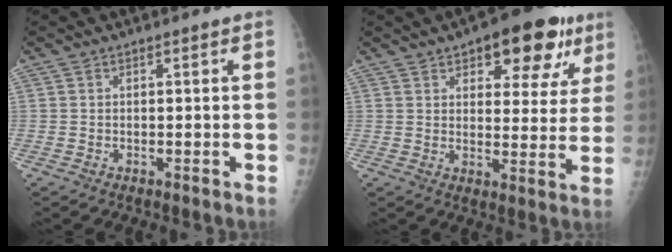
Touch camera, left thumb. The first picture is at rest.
{"total": 15.3, "force": [8.5, 7.1, 10.6], "torque": [-0.089, -0.022, 0.113]}